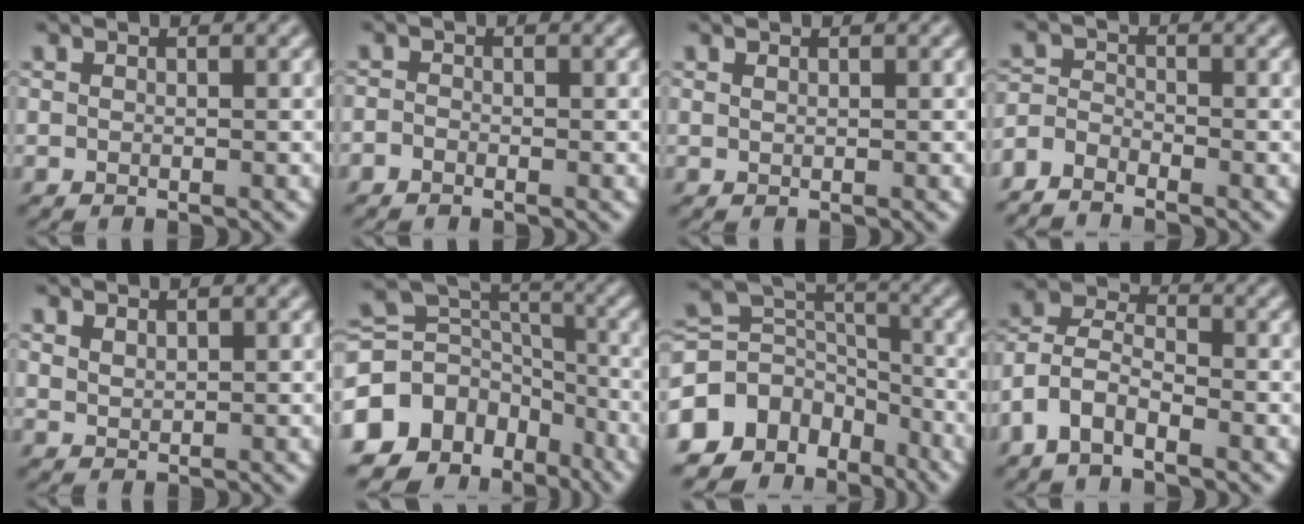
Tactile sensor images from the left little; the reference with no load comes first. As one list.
[{"total": 1.0, "force": [-0.7, 0.6, 0.4], "torque": [-0.009, -0.001, -0.014]}, {"total": 0.0}, {"total": 3.5, "force": [-3.2, 0.9, 1.1], "torque": [-0.028, -0.005, -0.074]}, {"total": 1.0, "force": [0.8, 0.4, 0.4], "torque": [-0.014, 0.000, 0.021]}, {"total": 12.0, "force": [-6.5, 8.8, 4.9], "torque": [-0.125, 0.015, -0.113]}, {"total": 9.9, "force": [-5.8, 6.9, 4.0], "torque": [-0.089, 0.018, -0.111]}, {"total": 5.1, "force": [-3.0, 2.5, 3.3], "torque": [-0.070, 0.012, -0.071]}]